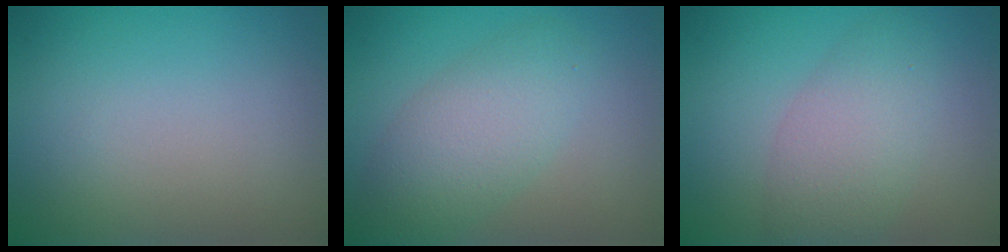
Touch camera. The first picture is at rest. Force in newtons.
{"total": 5.0, "press": 5.0, "slide": 0.1}
{"total": 4.6, "press": 4.6, "slide": 0.2}